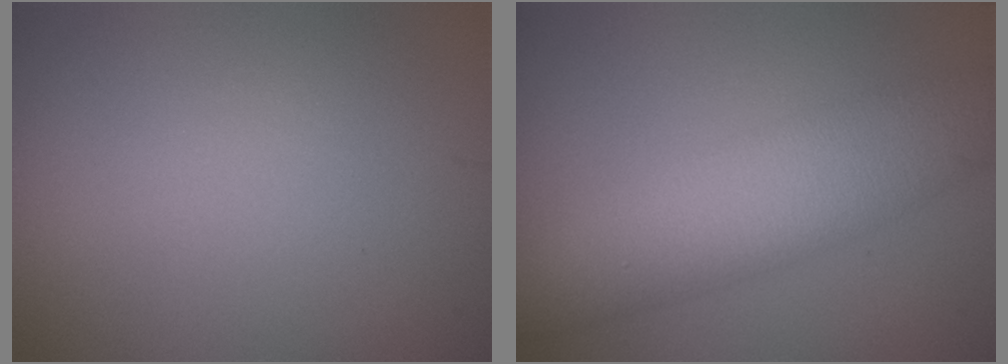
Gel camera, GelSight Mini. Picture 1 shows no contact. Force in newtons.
{"total": 6.5, "press": 6.5, "slide": 0.0}